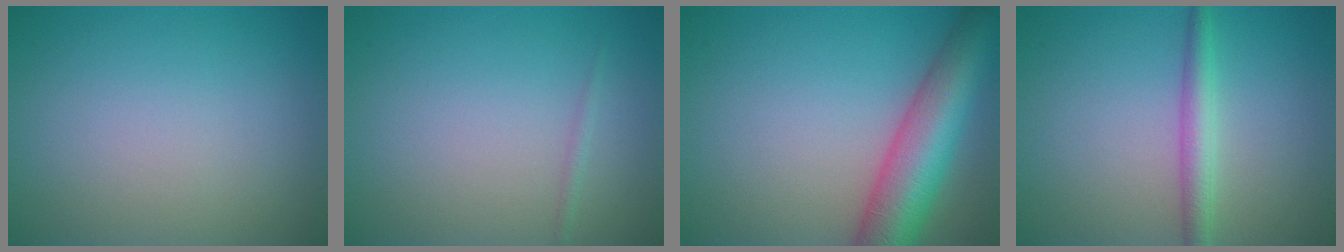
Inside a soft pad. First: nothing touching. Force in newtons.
{"total": 0.6, "press": 0.6, "slide": 0.0}
{"total": 8.8, "press": 8.8, "slide": 0.3}
{"total": 2.6, "press": 2.6, "slide": 0.1}